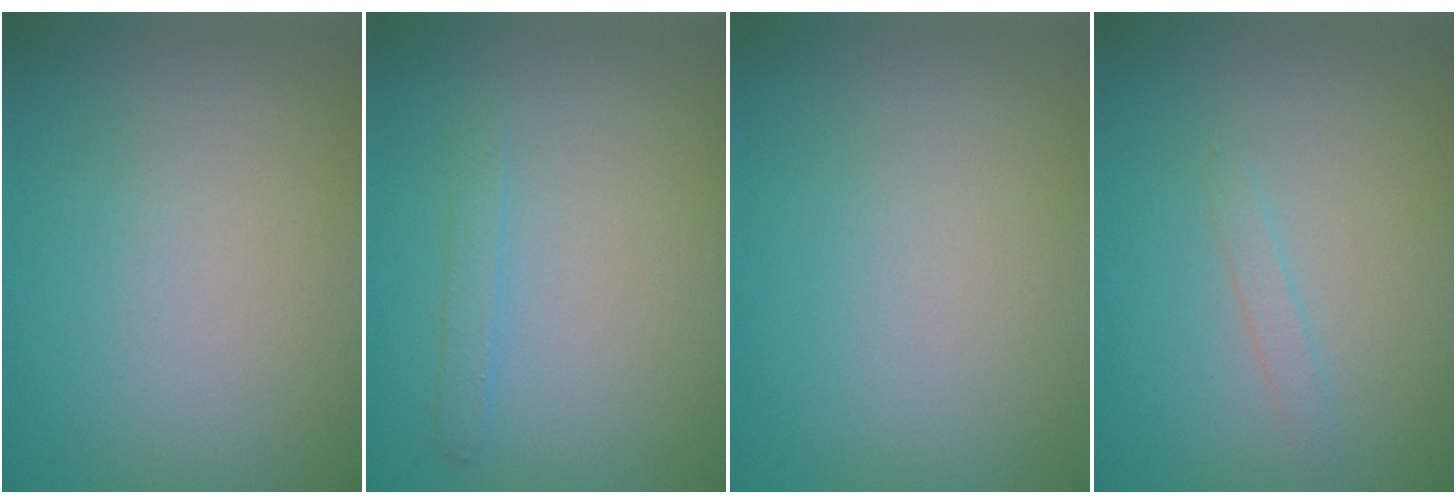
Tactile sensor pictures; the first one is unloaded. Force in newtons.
{"total": 1.1, "press": 1.1, "slide": 0.0}
{"total": 0.0}
{"total": 0.8, "press": 0.8, "slide": 0.1}